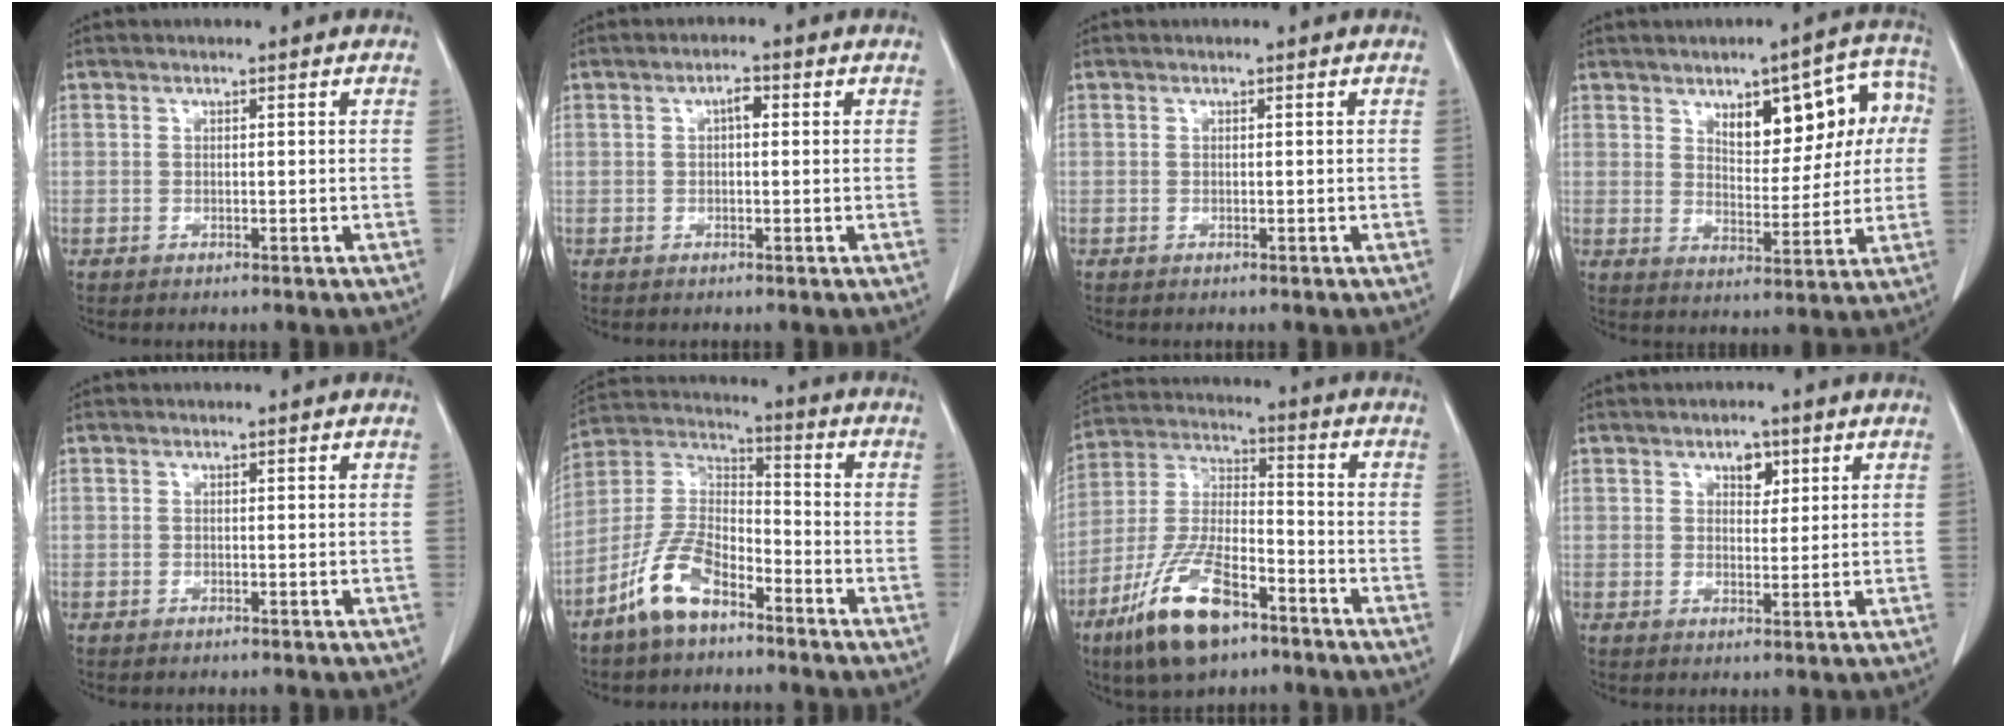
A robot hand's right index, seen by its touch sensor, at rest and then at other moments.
{"total": 1.9, "force": [0.4, 0.8, 1.7], "torque": [-0.025, 0.007, 0.003]}
{"total": 0.0}
{"total": 12.5, "force": [4.1, 5.7, 10.4], "torque": [-0.120, 0.034, 0.060]}
{"total": 0.0}
{"total": 10.8, "force": [-7.0, 4.2, 7.0], "torque": [-0.158, 0.004, -0.142]}
{"total": 14.8, "force": [-9.0, 4.6, 10.8], "torque": [-0.227, -0.014, -0.167]}
{"total": 3.0, "force": [1.5, 1.8, 1.8], "torque": [-0.023, 0.002, 0.023]}